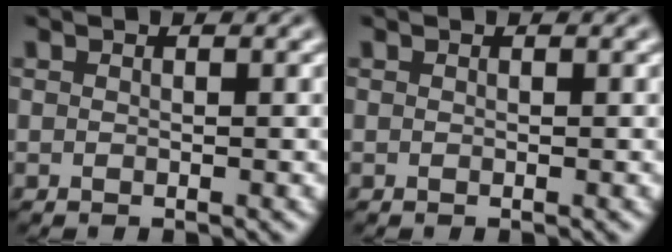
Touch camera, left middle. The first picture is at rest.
{"total": 0.0}